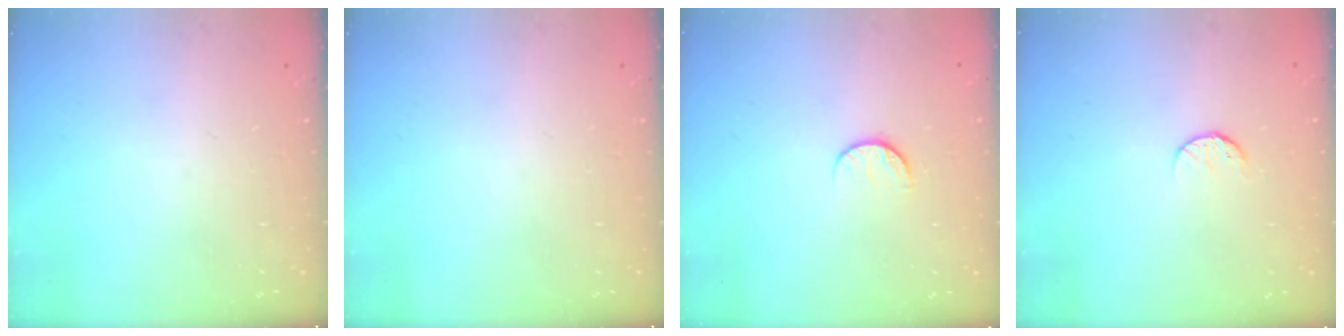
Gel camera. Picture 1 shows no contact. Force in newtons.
{"total": 0.0}
{"total": 7.3, "press": 7.3, "slide": 0.8}
{"total": 6.5, "press": 6.4, "slide": 0.7}